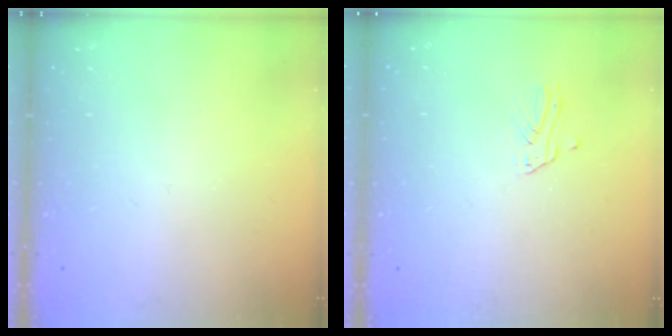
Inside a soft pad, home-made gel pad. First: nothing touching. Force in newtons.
{"total": 1.8, "press": 1.8, "slide": 0.1}